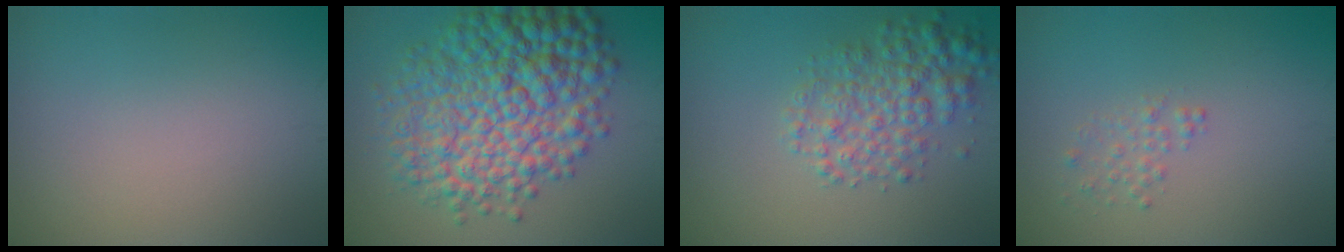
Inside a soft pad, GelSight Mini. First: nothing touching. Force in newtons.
{"total": 11.0, "press": 11.0, "slide": 0.1}
{"total": 4.2, "press": 4.2, "slide": 0.1}
{"total": 1.1, "press": 1.1, "slide": 0.0}